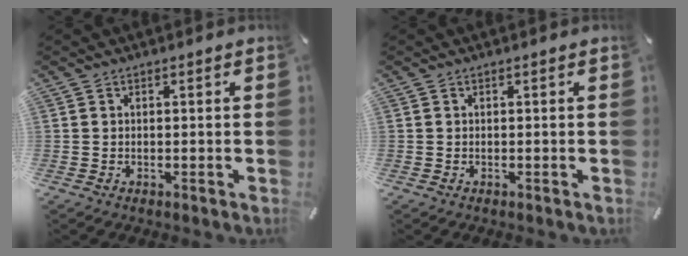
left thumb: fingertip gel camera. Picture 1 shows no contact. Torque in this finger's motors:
{"motor_torque": [-0.46, -0.30, -0.07, 0.18, -0.02]}